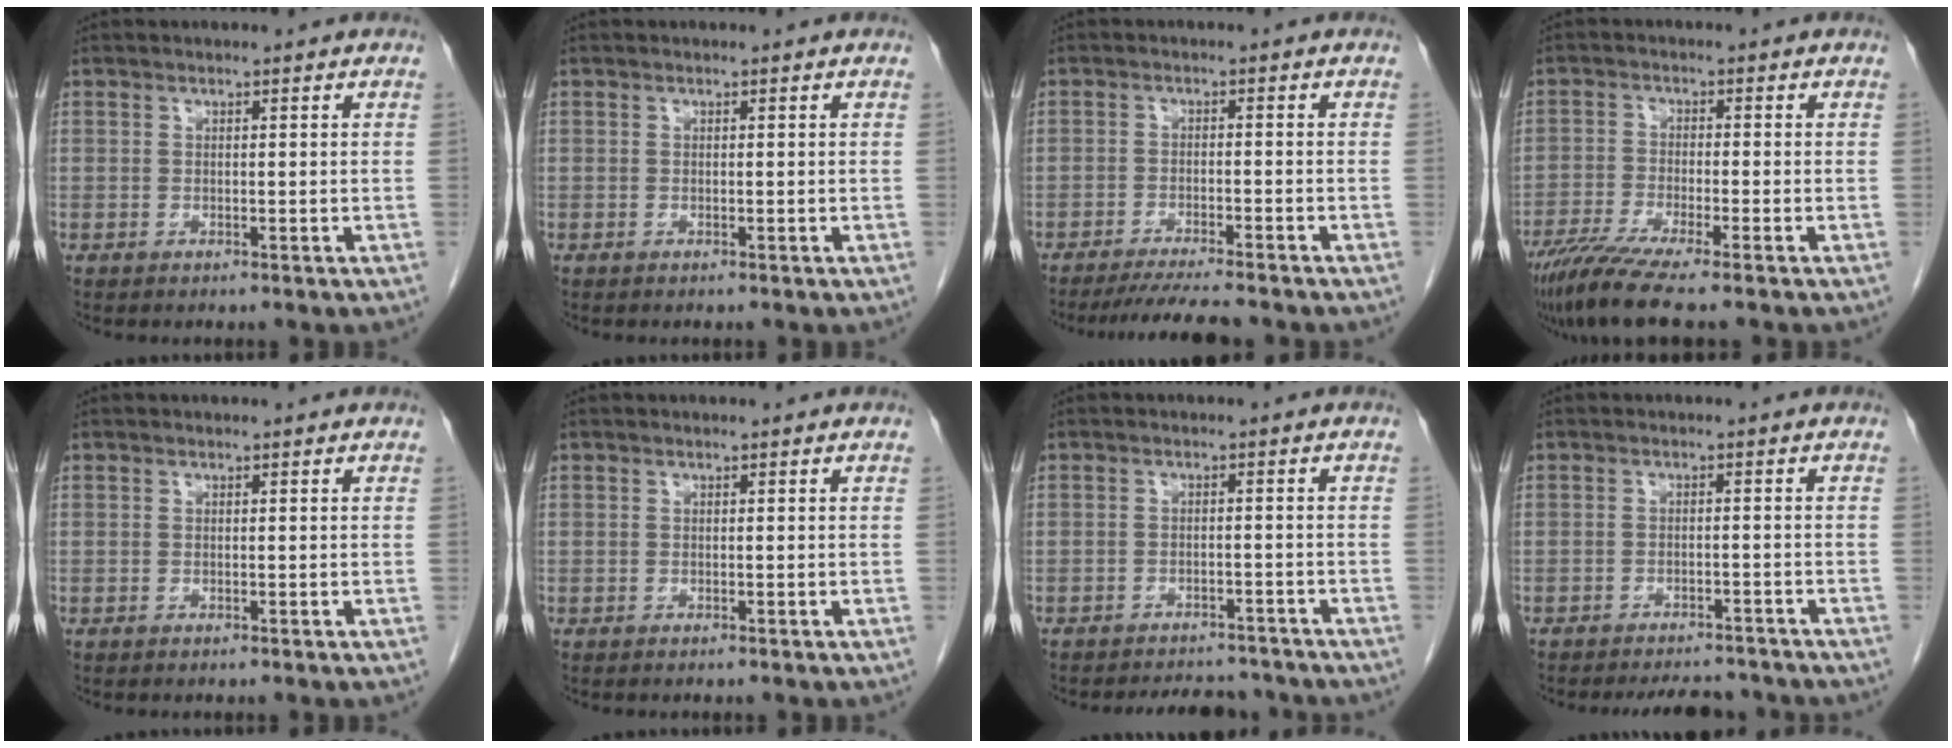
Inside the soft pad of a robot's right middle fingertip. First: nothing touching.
{"total": 0.0}
{"total": 7.4, "force": [-6.6, -0.1, 3.2], "torque": [-0.044, -0.021, -0.105]}
{"total": 8.2, "force": [-6.4, -0.4, 5.2], "torque": [-0.086, -0.023, -0.109]}
{"total": 0.0}
{"total": 0.0}
{"total": 8.5, "force": [-8.0, 2.5, 1.8], "torque": [-0.026, 0.005, -0.095]}
{"total": 7.3, "force": [-6.8, 2.0, 1.7], "torque": [-0.021, 0.000, -0.083]}